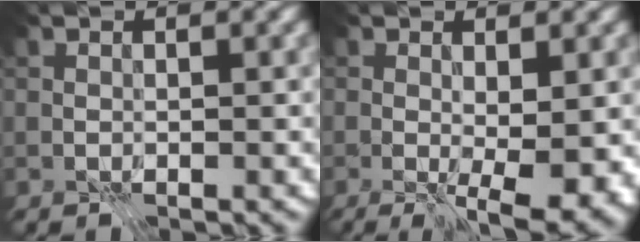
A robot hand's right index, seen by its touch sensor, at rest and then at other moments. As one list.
[{"total": 5.7, "force": [-1.2, 1.4, 5.4], "torque": [-0.079, -0.012, -0.014]}]